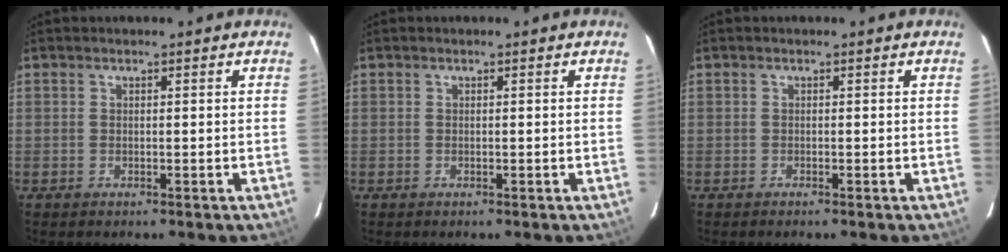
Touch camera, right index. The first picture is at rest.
{"total": 0.0}
{"total": 0.0}